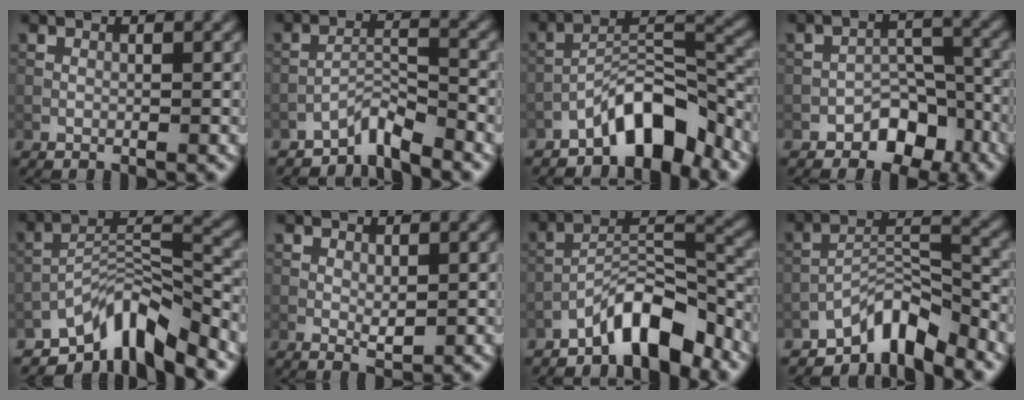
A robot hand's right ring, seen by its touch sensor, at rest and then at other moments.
{"total": 3.1, "force": [-2.8, 0.4, 1.2], "torque": [-0.016, 0.013, -0.056]}
{"total": 6.7, "force": [-5.0, 2.2, 3.9], "torque": [-0.053, 0.016, -0.091]}
{"total": 4.3, "force": [-2.9, 2.5, 2.0], "torque": [-0.012, 0.008, -0.048]}
{"total": 8.4, "force": [-6.3, 2.7, 4.9], "torque": [-0.070, 0.003, -0.120]}
{"total": 1.3, "force": [0.3, 0.6, 1.1], "torque": [-0.021, -0.005, 0.009]}
{"total": 6.8, "force": [-5.2, 1.9, 3.9], "torque": [-0.057, 0.013, -0.095]}
{"total": 5.9, "force": [-4.9, 1.8, 2.8], "torque": [-0.030, 0.009, -0.091]}